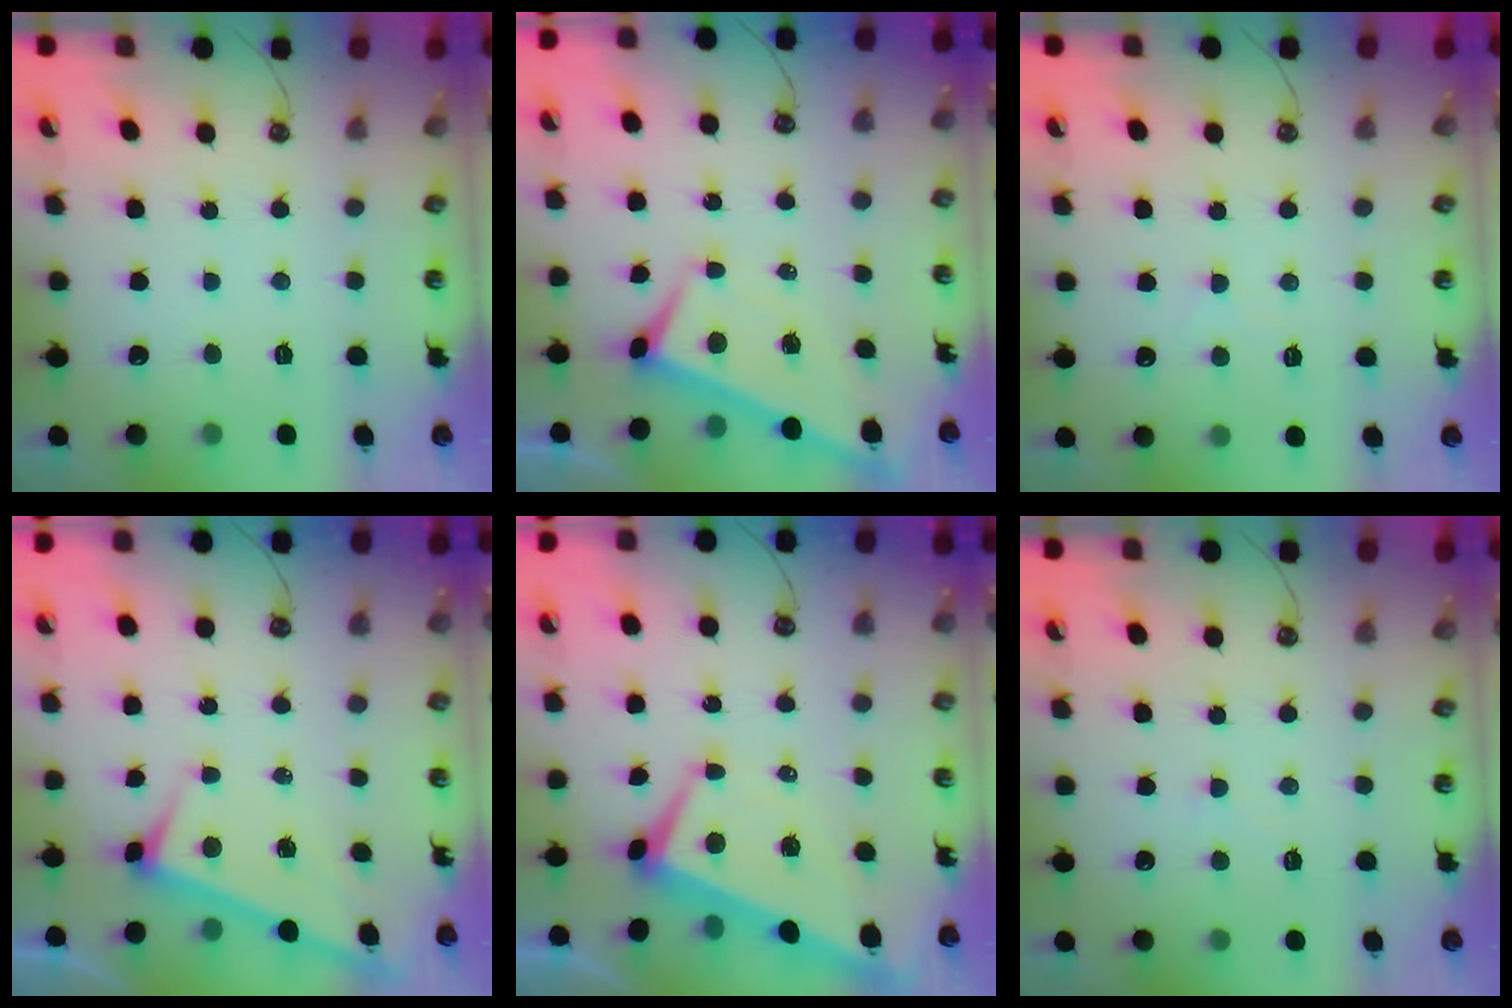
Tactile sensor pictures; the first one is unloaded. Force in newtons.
{"total": 2.6, "press": 2.5, "slide": 0.4}
{"total": 1.3, "press": 1.2, "slide": 0.3}
{"total": 3.0, "press": 3.0, "slide": 0.1}
{"total": 2.2, "press": 1.9, "slide": 1.1}
{"total": 3.8, "press": 3.7, "slide": 0.5}